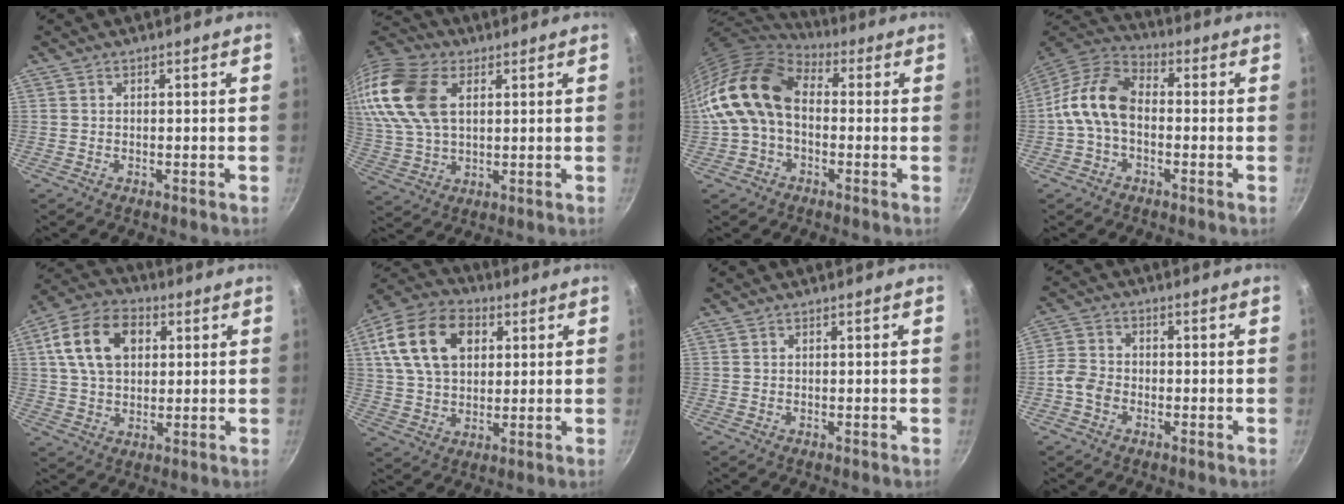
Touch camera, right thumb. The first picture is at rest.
{"total": 19.8, "force": [6.3, 12.5, 14.0], "torque": [-0.299, 0.004, 0.119]}
{"total": 15.9, "force": [0.2, 11.1, 11.4], "torque": [-0.197, 0.034, -0.009]}
{"total": 11.8, "force": [-1.1, 7.8, 8.8], "torque": [-0.152, 0.040, -0.040]}
{"total": 14.5, "force": [4.3, 9.8, 9.7], "torque": [-0.158, 0.008, 0.065]}
{"total": 17.2, "force": [5.5, 11.7, 11.4], "torque": [-0.188, 0.006, 0.089]}
{"total": 0.0}
{"total": 4.4, "force": [-1.8, 3.4, 2.1], "torque": [-0.039, 0.018, -0.045]}